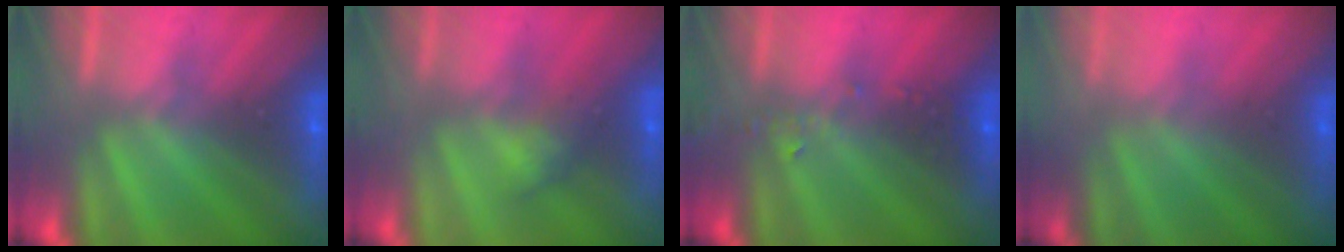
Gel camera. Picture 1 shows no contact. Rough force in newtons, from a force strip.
{"total": 2.9}
{"total": 2.4}
{"total": 2.9}